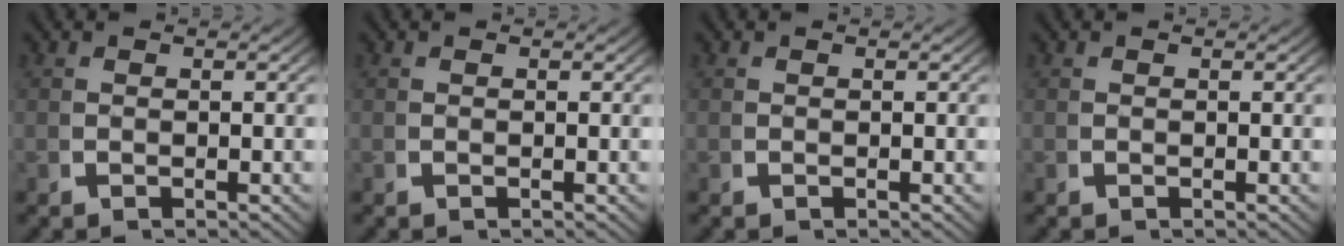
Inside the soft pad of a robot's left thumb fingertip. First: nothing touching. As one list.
[{"total": 0.0}, {"total": 0.0}, {"total": 0.0}]